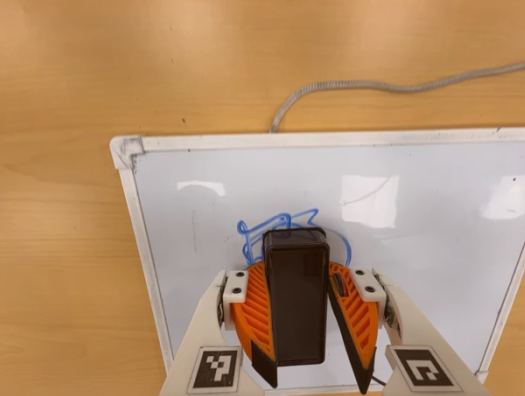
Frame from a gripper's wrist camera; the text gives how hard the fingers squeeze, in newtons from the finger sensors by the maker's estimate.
{"total": 14.4, "left": 16.6, "right": 12.2}